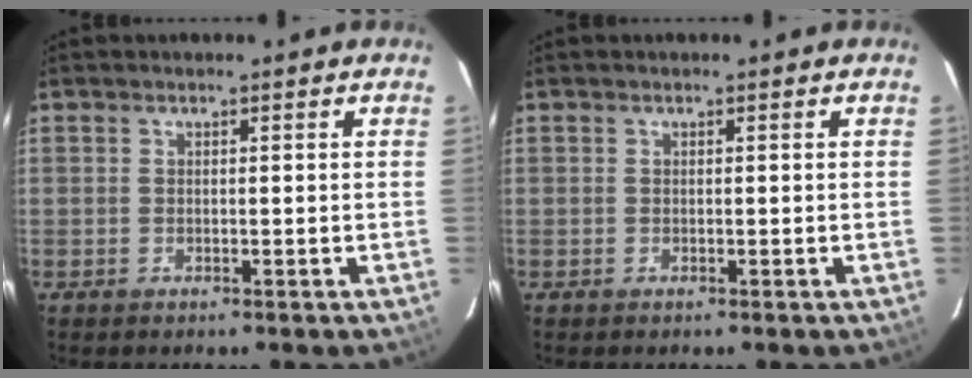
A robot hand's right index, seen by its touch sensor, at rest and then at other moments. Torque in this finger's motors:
{"motor_torque": [0.00, 0.00, 0.00, 0.00]}